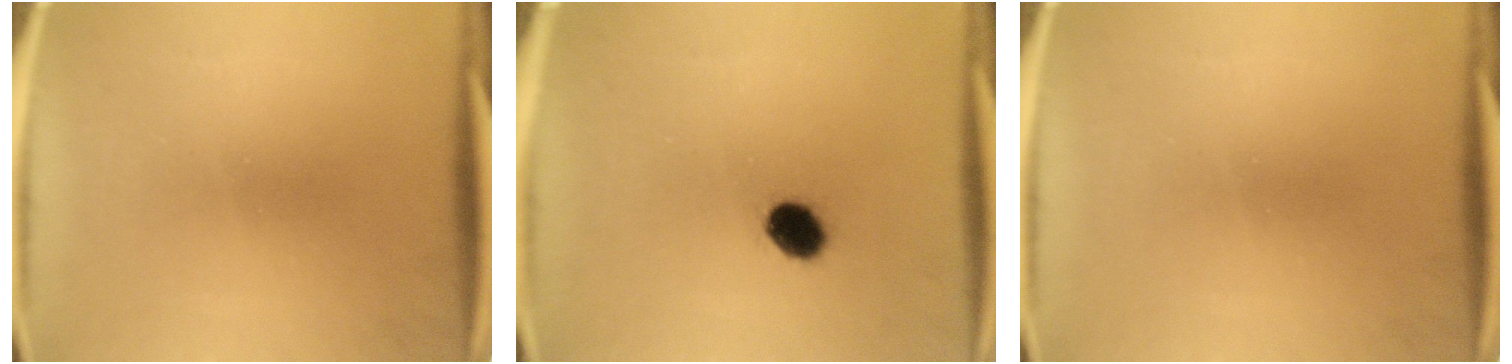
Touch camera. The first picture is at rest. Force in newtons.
{"total": 5.9}
{"total": 0.0}